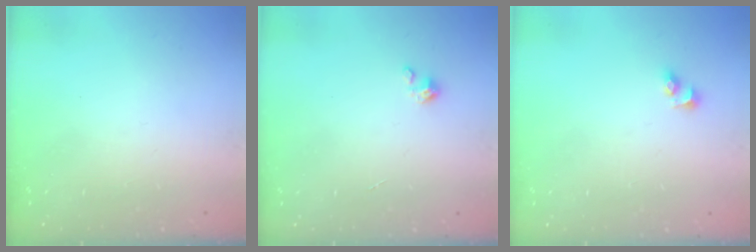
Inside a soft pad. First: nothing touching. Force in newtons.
{"total": 1.4, "press": 1.4, "slide": 0.3}
{"total": 2.7, "press": 2.5, "slide": 1.2}